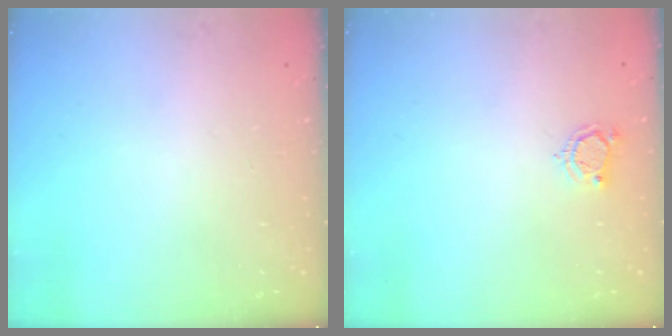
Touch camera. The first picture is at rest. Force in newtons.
{"total": 4.2, "press": 4.1, "slide": 0.6}